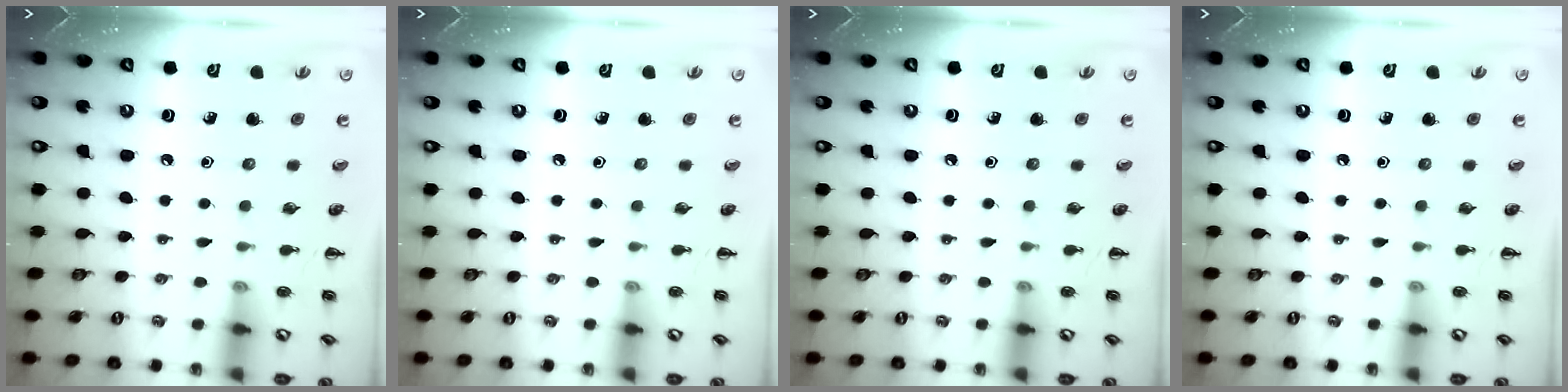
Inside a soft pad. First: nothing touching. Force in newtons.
{"total": 0.0}
{"total": 0.0}
{"total": 0.0}